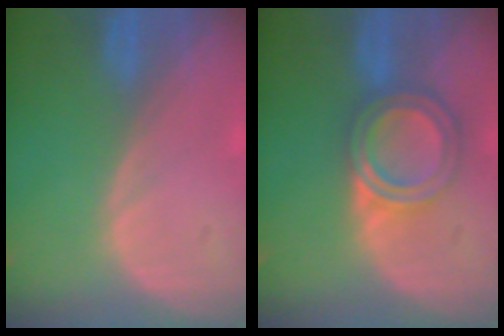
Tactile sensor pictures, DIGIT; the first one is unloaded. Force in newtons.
{"total": 6.4, "press": 5.8, "slide": 2.8}